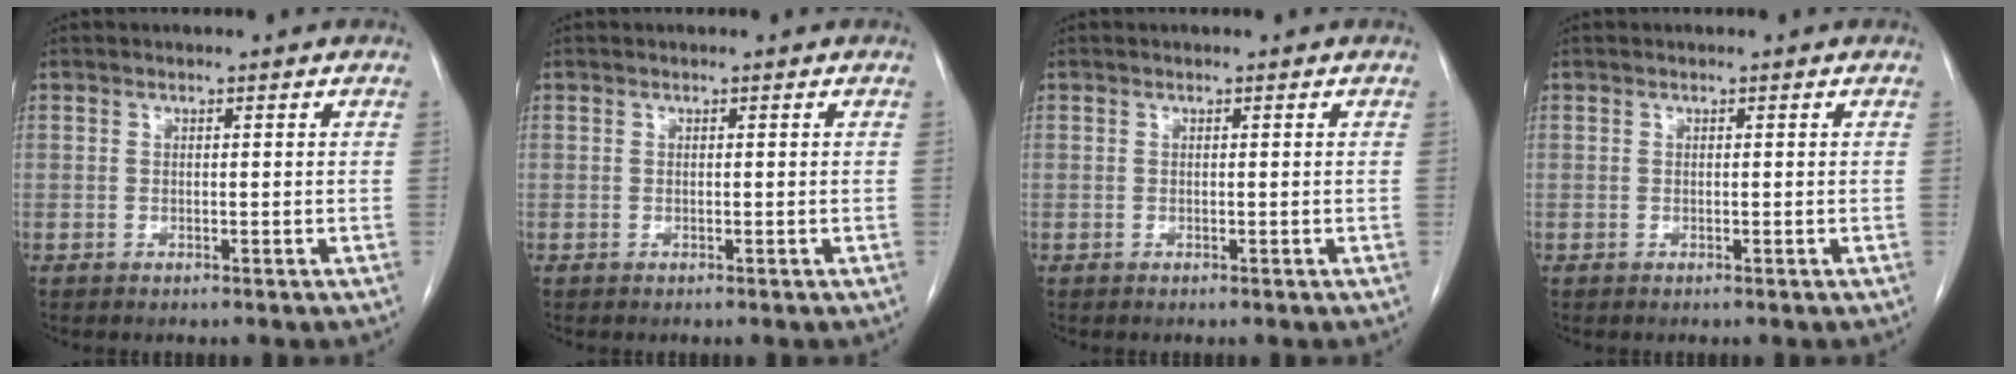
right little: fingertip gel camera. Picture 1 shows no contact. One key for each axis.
{"total": 0.0}
{"total": 0.0}
{"total": 0.0}